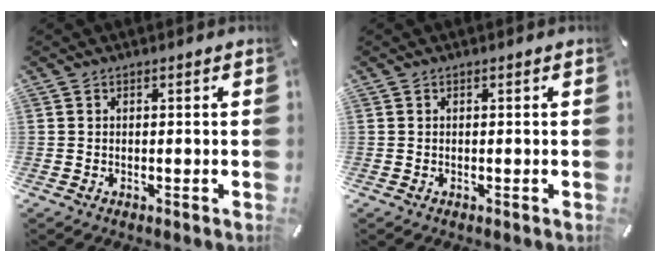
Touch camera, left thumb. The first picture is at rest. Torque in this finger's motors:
{"motor_torque": [-0.04, -0.01, 0.02, -0.02, 0.00]}